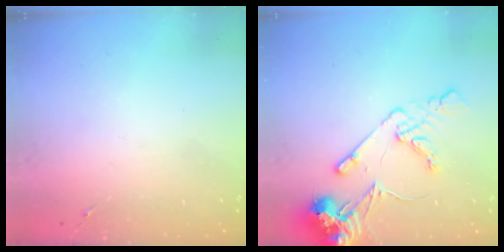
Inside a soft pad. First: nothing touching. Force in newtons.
{"total": 13.7, "press": 13.5, "slide": 2.3}